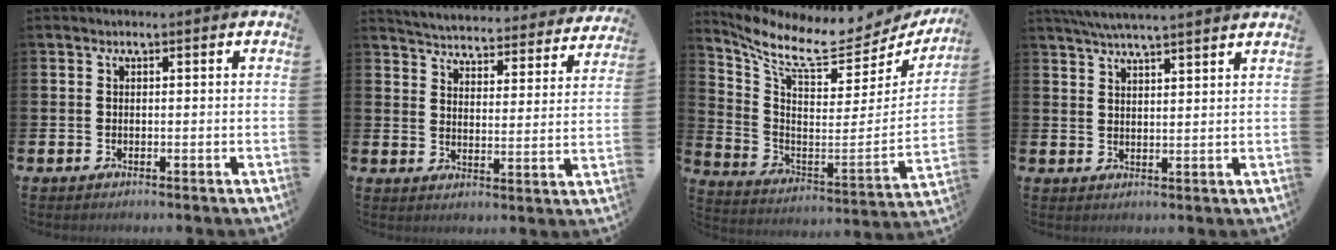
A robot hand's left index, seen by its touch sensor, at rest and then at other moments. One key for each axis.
{"total": 4.4, "fx": 4.3, "fy": 0.4, "fz": 0.4, "tx": -0.031, "ty": -0.042, "tz": 0.071}
{"total": 9.7, "fx": 8.4, "fy": 2.2, "fz": 4.2, "tx": -0.110, "ty": -0.077, "tz": 0.136}
{"total": 4.8, "fx": 4.6, "fy": -0.6, "fz": 1.3, "tx": -0.040, "ty": -0.013, "tz": 0.085}